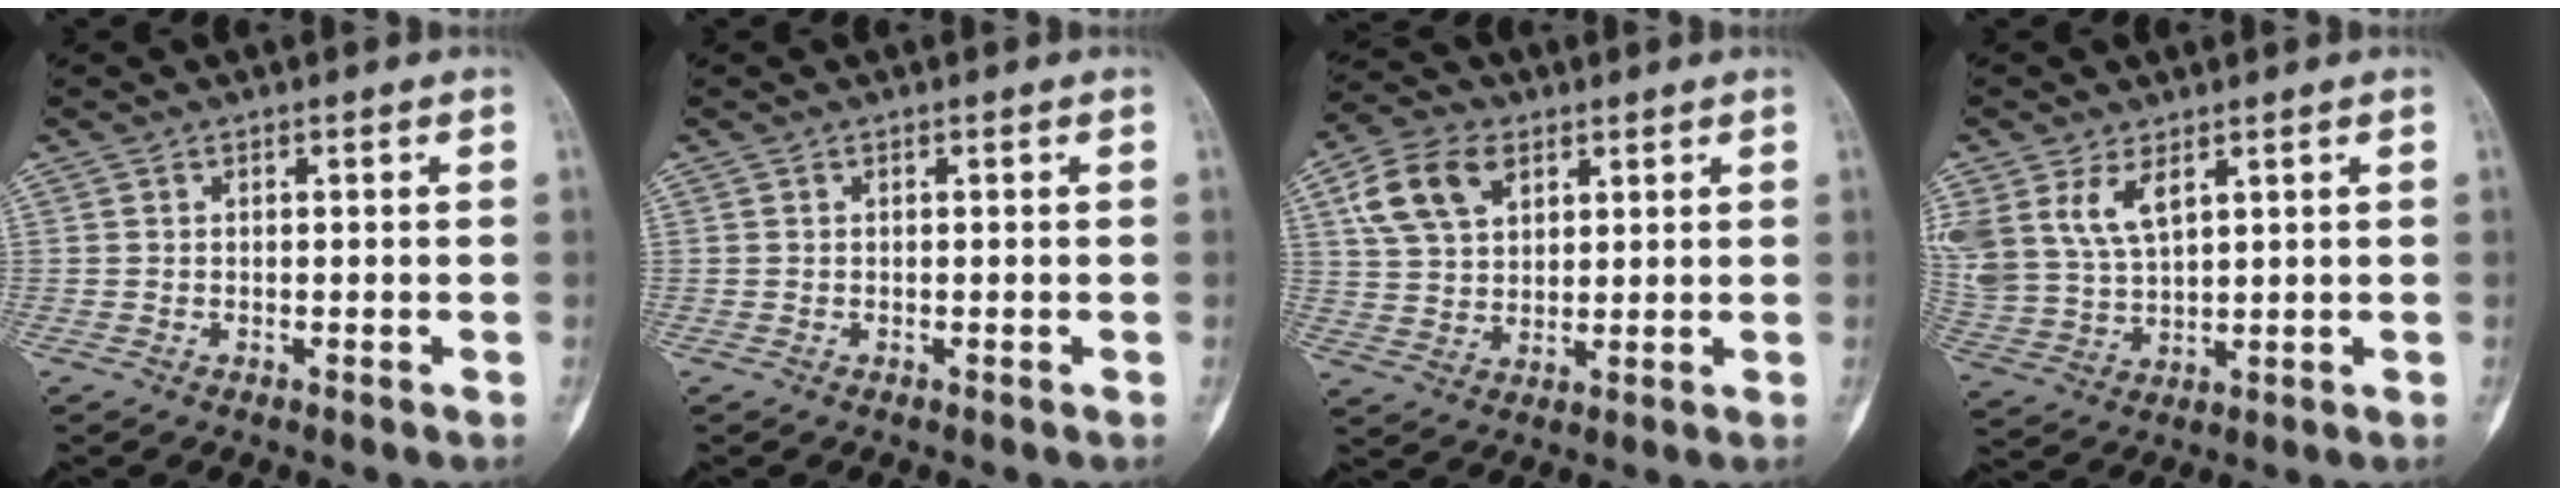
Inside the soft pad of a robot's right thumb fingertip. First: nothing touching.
{"total": 0.0}
{"total": 11.0, "force": [4.8, 7.2, 6.9], "torque": [-0.118, -0.002, 0.092]}
{"total": 9.9, "force": [4.9, 5.4, 6.7], "torque": [-0.138, -0.011, 0.112]}